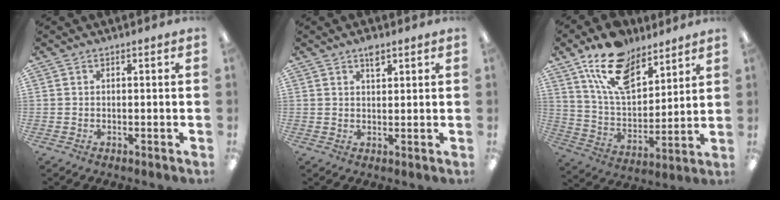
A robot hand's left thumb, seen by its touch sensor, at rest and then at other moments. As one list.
[{"total": 3.4, "force": [2.2, 1.4, 2.1], "torque": [-0.022, -0.010, 0.034]}, {"total": 15.8, "force": [10.9, 8.1, 8.2], "torque": [-0.150, -0.049, 0.201]}]